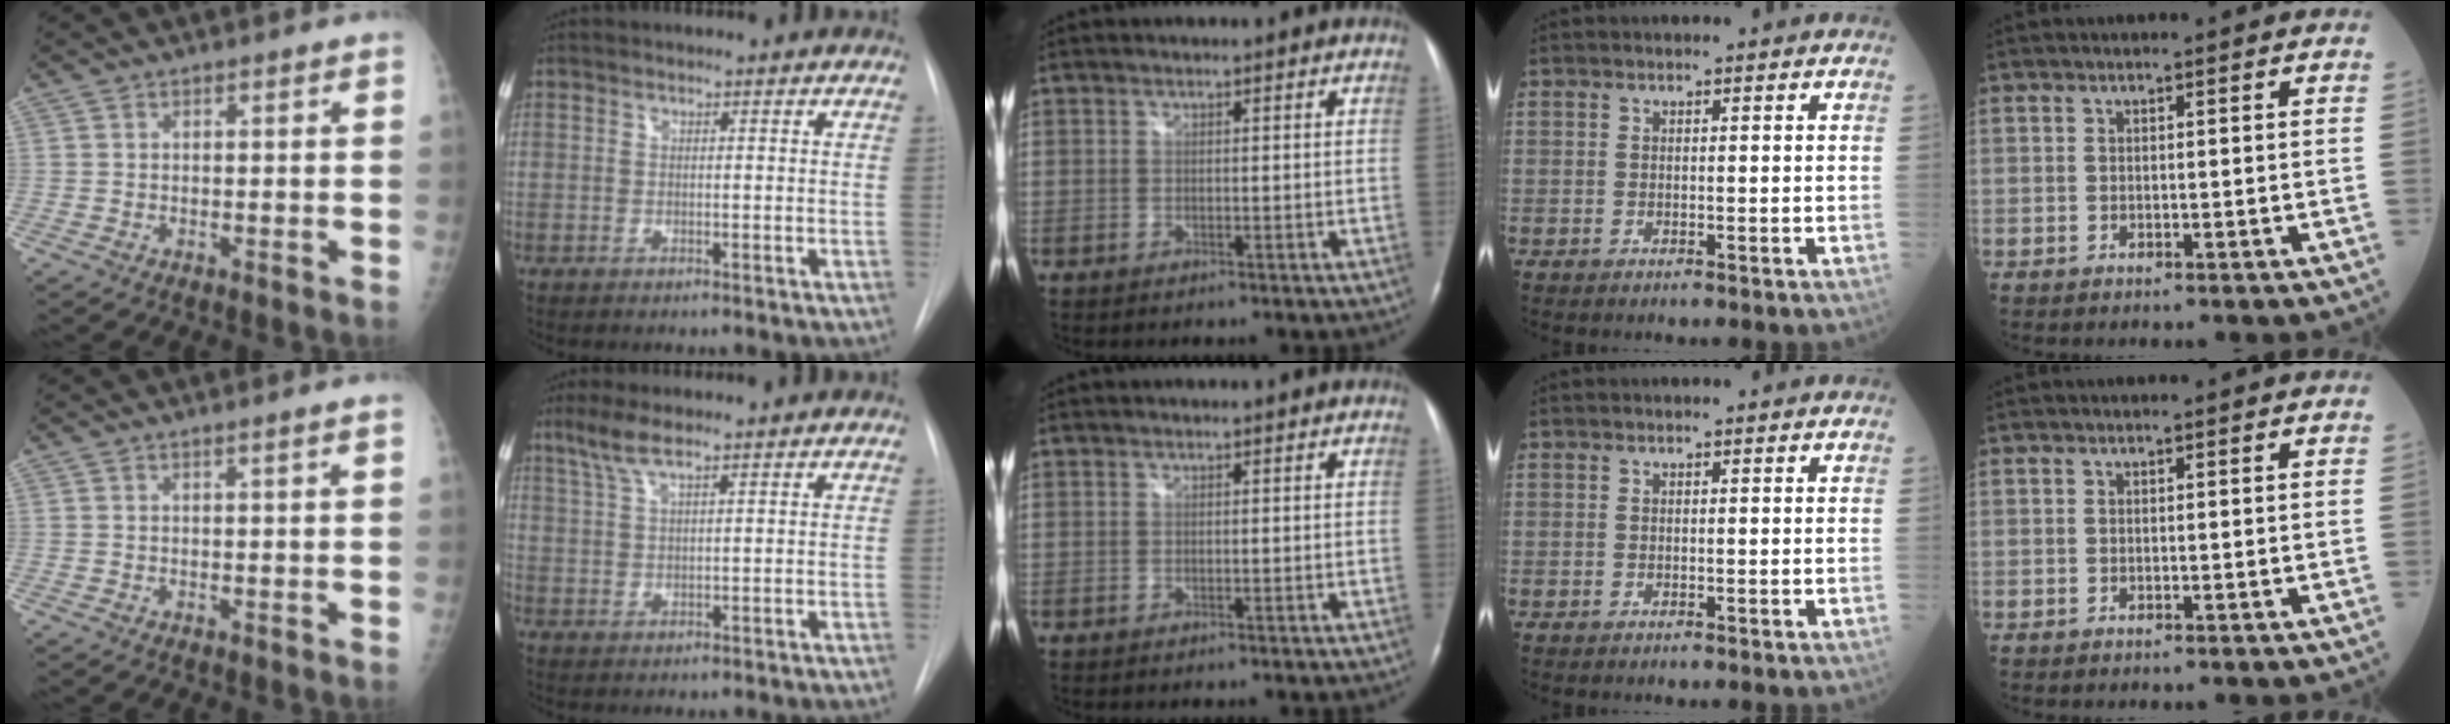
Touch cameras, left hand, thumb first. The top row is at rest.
{"thumb": {"total": 0.9, "force": [0.4, -0.4, 0.7], "torque": [-0.021, -0.003, 0.011]}, "index": {"total": 4.3, "force": [3.2, 0.3, 2.8], "torque": [-0.067, 0.010, 0.069]}}